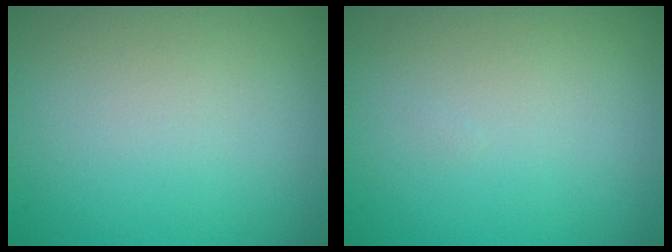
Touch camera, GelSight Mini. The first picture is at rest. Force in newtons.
{"total": 0.0}